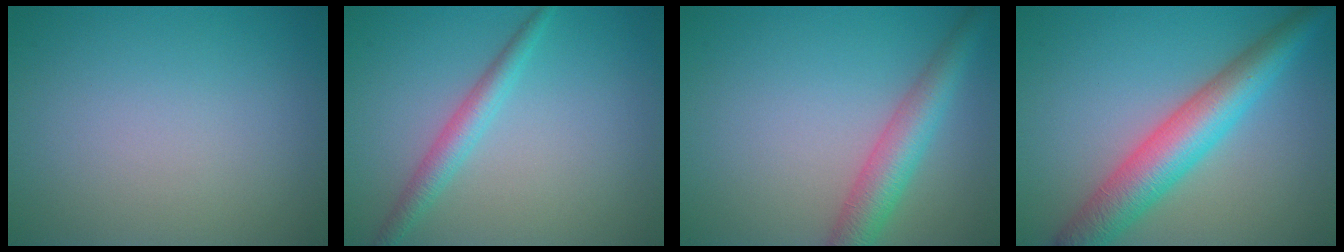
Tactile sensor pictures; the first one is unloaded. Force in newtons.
{"total": 2.5, "press": 2.5, "slide": 0.1}
{"total": 4.5, "press": 4.5, "slide": 0.1}
{"total": 6.9, "press": 6.9, "slide": 0.2}